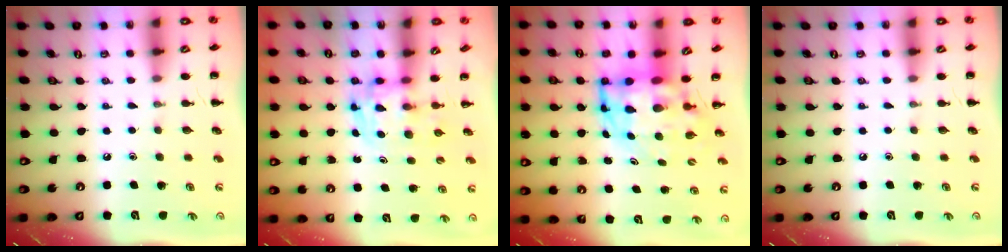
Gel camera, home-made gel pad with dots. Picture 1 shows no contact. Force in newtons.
{"total": 3.5, "press": 3.5, "slide": 0.6}
{"total": 7.4, "press": 7.1, "slide": 2.1}
{"total": 0.0}